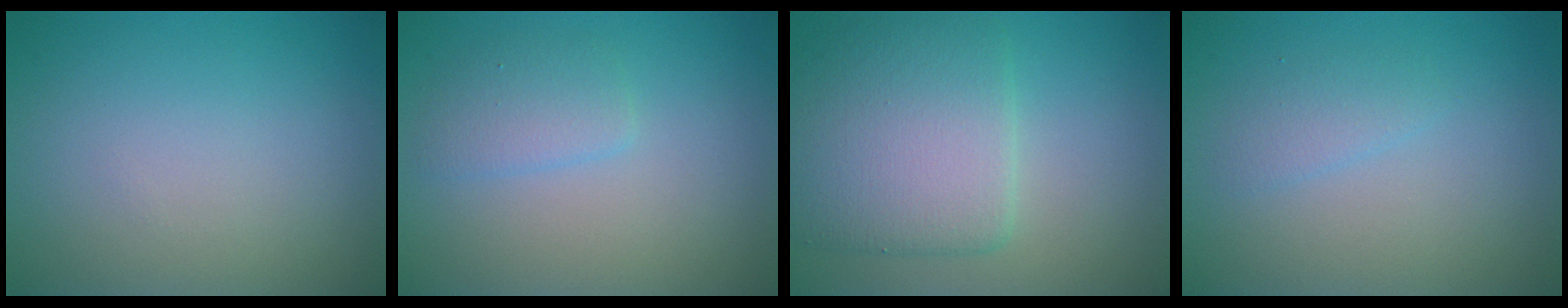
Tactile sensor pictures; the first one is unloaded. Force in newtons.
{"total": 1.9, "press": 1.9, "slide": 0.1}
{"total": 7.0, "press": 7.0, "slide": 0.2}
{"total": 1.3, "press": 1.3, "slide": 0.1}